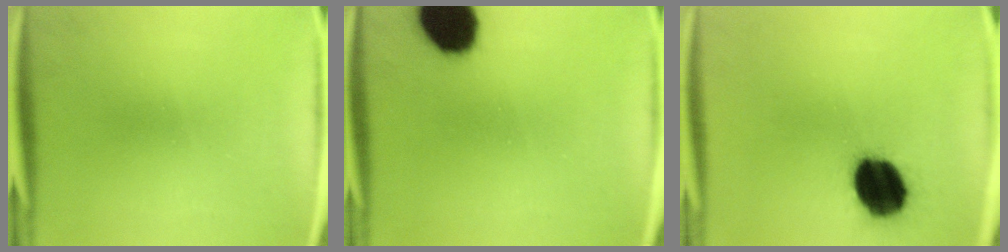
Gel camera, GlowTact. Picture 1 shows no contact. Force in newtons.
{"total": 15.1}
{"total": 17.1}